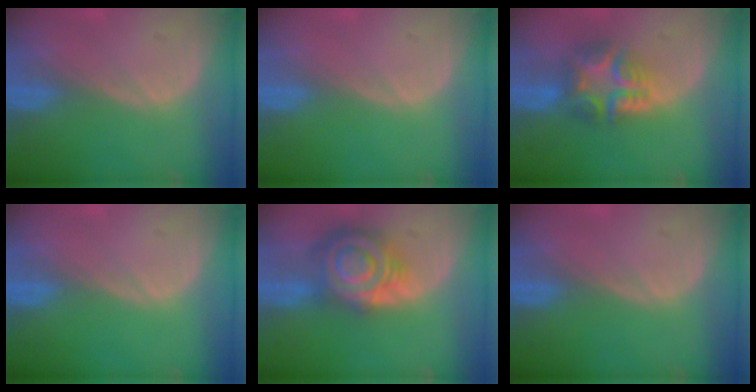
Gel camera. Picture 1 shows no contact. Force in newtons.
{"total": 0.0}
{"total": 7.8, "press": 6.7, "slide": 4.1}
{"total": 0.0}
{"total": 9.1, "press": 9.1, "slide": 0.6}
{"total": 0.0}